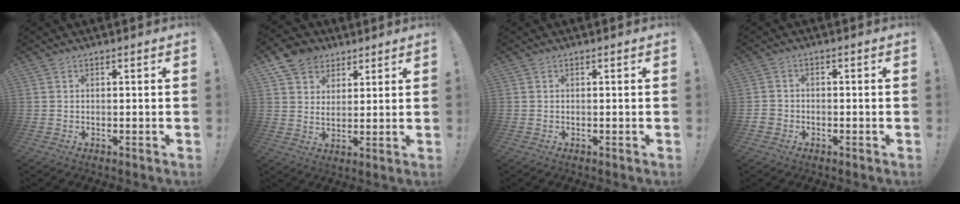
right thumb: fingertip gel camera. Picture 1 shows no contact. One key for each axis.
{"total": 8.4, "fx": 5.6, "fy": 6.1, "fz": 1.7, "tx": -0.038, "ty": -0.030, "tz": 0.112}
{"total": 0.0}
{"total": 2.7, "fx": -1.4, "fy": 2.2, "fz": 0.7, "tx": -0.015, "ty": 0.006, "tz": -0.027}